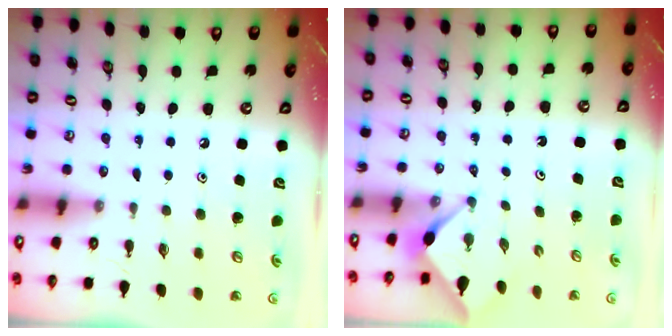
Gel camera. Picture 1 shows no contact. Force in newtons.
{"total": 2.9, "press": 2.8, "slide": 0.4}